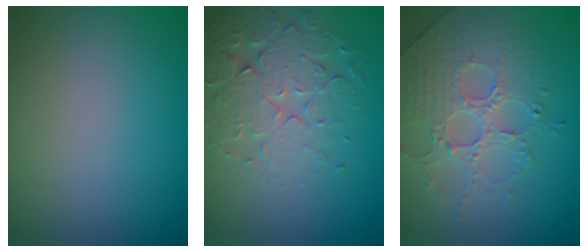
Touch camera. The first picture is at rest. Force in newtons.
{"total": 5.0, "press": 4.4, "slide": 2.5}
{"total": 4.7, "press": 3.9, "slide": 2.6}